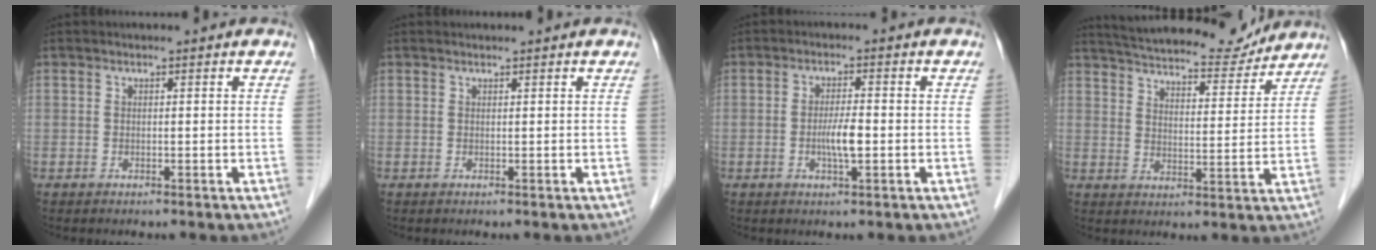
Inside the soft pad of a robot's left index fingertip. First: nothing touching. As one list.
[{"total": 0.5, "force": [0.5, 0.0, 0.1], "torque": [-0.003, 0.003, 0.009]}, {"total": 3.8, "force": [-0.8, 0.6, 3.6], "torque": [-0.072, -0.002, -0.015]}, {"total": 17.9, "force": [16.7, 3.4, 5.5], "torque": [-0.090, 0.004, 0.236]}]